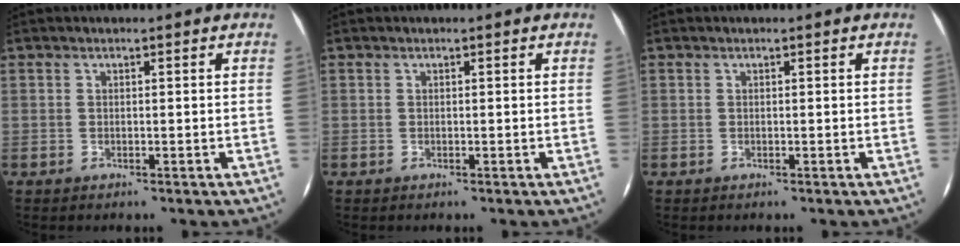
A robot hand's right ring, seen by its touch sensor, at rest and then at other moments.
{"total": 0.0}
{"total": 0.0}